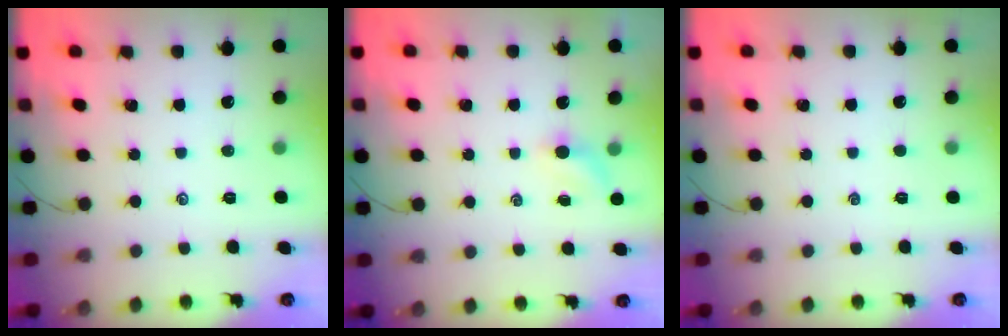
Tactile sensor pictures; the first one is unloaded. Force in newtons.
{"total": 2.4, "press": 2.3, "slide": 0.7}
{"total": 0.0}